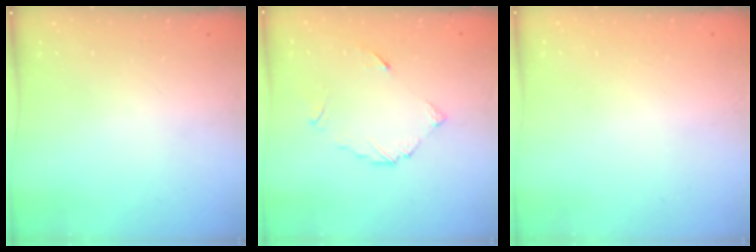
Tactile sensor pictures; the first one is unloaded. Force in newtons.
{"total": 5.4, "press": 5.4, "slide": 0.5}
{"total": 1.9, "press": 1.9, "slide": 0.1}